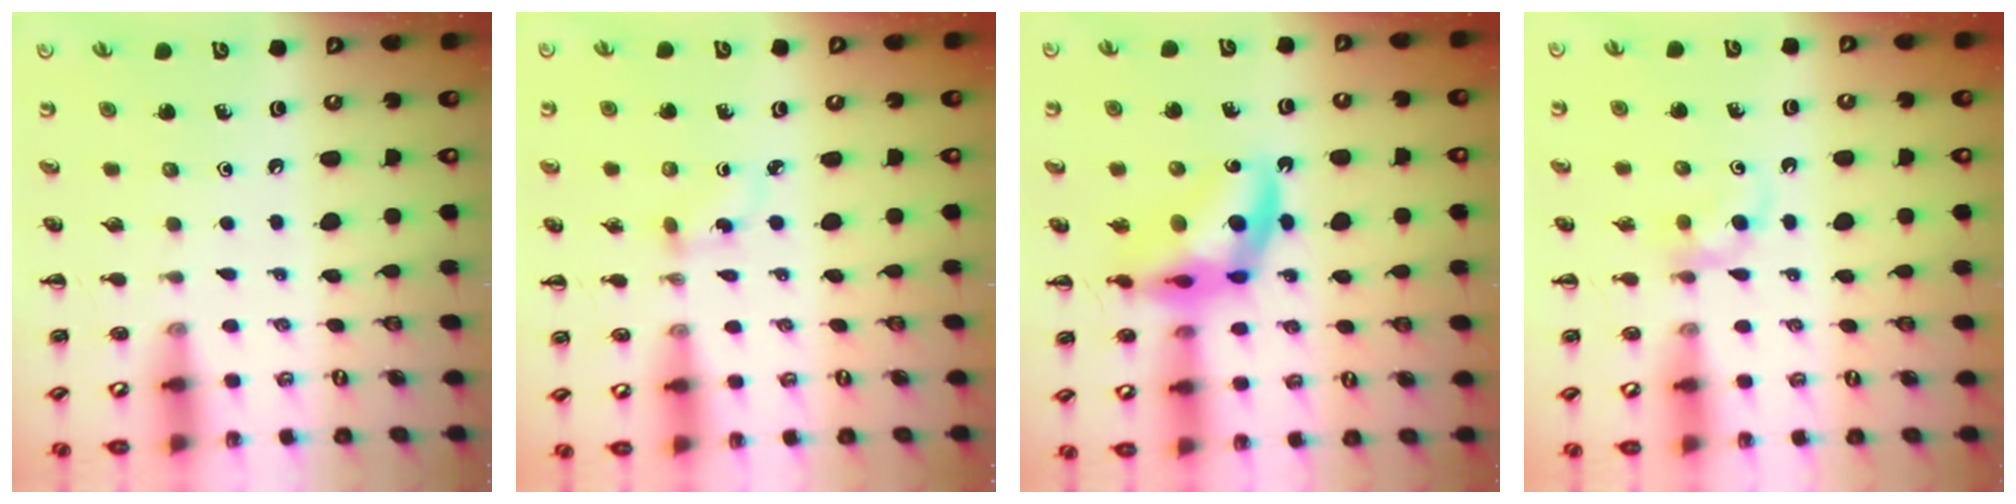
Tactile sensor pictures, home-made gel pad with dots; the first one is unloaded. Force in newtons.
{"total": 2.5, "press": 2.3, "slide": 1.1}
{"total": 12.2, "press": 11.7, "slide": 3.5}
{"total": 4.2, "press": 3.9, "slide": 1.4}